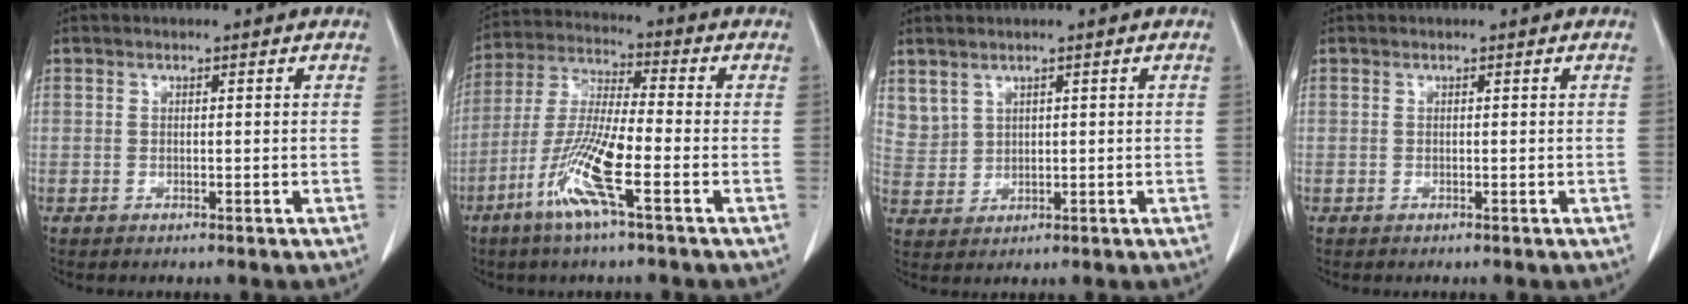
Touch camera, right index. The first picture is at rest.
{"total": 11.7, "force": [-5.1, 0.4, 10.6], "torque": [-0.219, -0.014, -0.107]}
{"total": 4.5, "force": [3.2, 3.0, 1.1], "torque": [-0.027, 0.005, 0.080]}
{"total": 0.0}